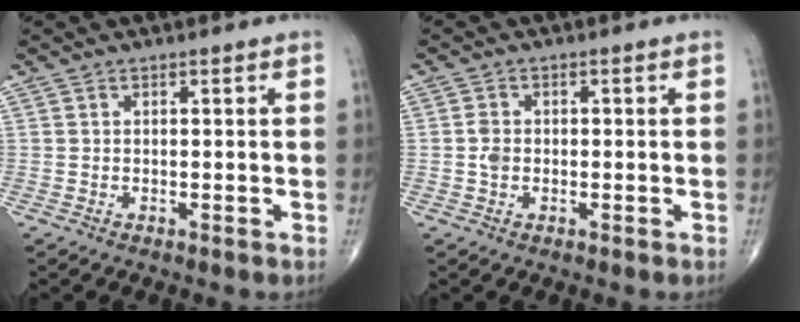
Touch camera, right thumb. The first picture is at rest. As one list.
[{"total": 2.2, "force": [-0.3, 1.8, 1.3], "torque": [-0.021, 0.005, -0.007]}]